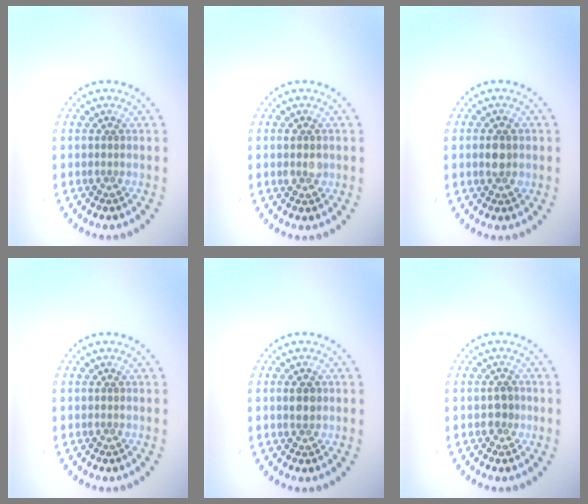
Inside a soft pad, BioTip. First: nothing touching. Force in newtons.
{"total": 1.5, "press": 1.4, "slide": 0.2}
{"total": 2.5, "press": 2.5, "slide": 0.1}
{"total": 0.0}
{"total": 1.6, "press": 1.6, "slide": 0.3}
{"total": 1.2, "press": 1.1, "slide": 0.4}